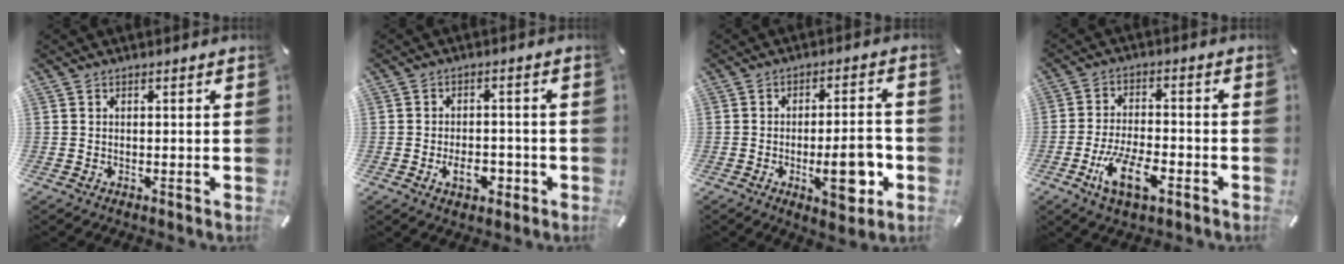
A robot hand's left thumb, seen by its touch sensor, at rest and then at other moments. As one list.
[{"total": 6.2, "force": [-2.3, 4.0, 4.2], "torque": [-0.054, 0.006, -0.040]}, {"total": 11.9, "force": [-3.5, 4.5, 10.4], "torque": [-0.131, 0.004, -0.055]}, {"total": 10.7, "force": [-5.0, 4.8, 8.2], "torque": [-0.169, 0.013, -0.090]}]